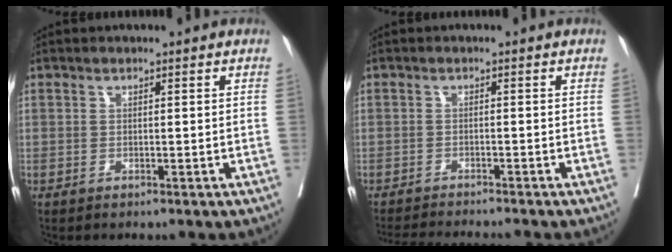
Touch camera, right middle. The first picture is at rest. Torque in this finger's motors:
{"motor_torque": [0.51, -0.57, 0.02, 0.00]}